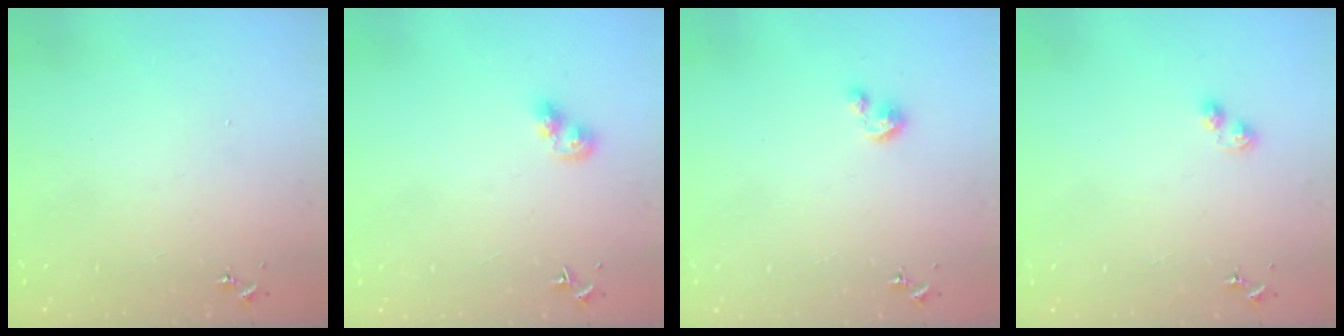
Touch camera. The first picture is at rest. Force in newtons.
{"total": 7.1, "press": 7.0, "slide": 0.8}
{"total": 3.8, "press": 3.8, "slide": 0.3}
{"total": 4.6, "press": 4.6, "slide": 0.7}